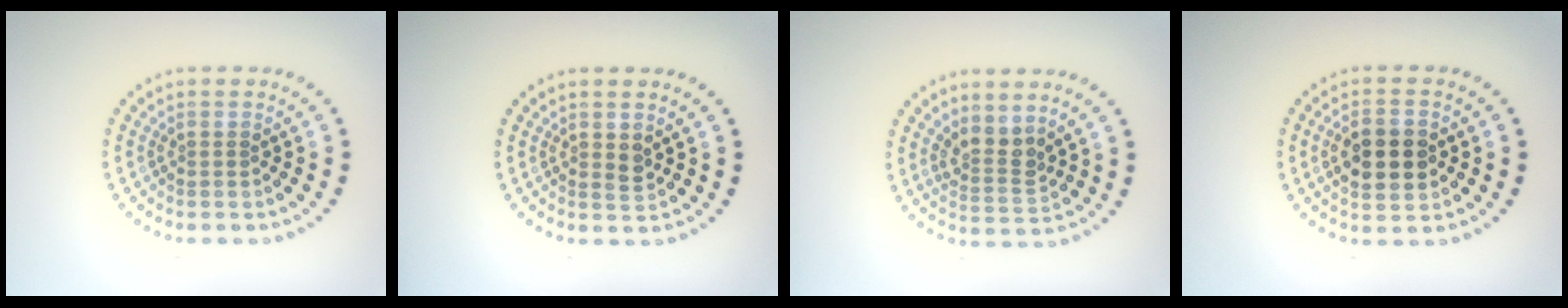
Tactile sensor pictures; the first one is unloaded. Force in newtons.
{"total": 1.0, "press": 1.0, "slide": 0.3}
{"total": 2.6, "press": 2.0, "slide": 1.7}
{"total": 4.6, "press": 4.6, "slide": 0.2}